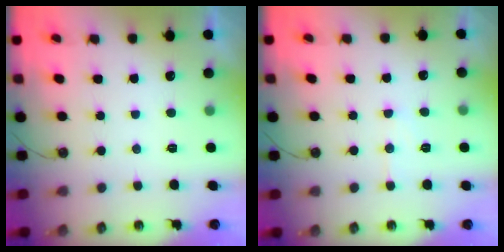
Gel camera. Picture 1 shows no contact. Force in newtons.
{"total": 6.0, "press": 6.0, "slide": 0.5}